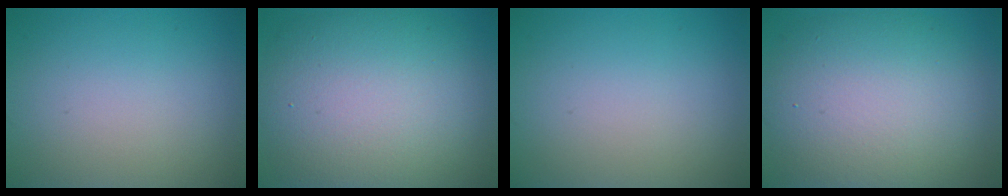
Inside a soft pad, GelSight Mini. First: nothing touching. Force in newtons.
{"total": 12.9, "press": 12.9, "slide": 1.0}
{"total": 0.0}
{"total": 11.0, "press": 11.0, "slide": 0.7}